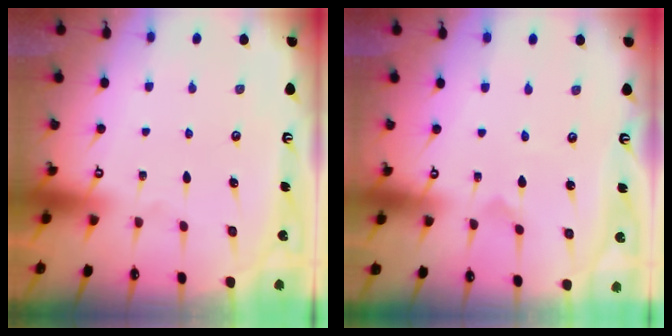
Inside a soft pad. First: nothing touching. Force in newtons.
{"total": 0.0}